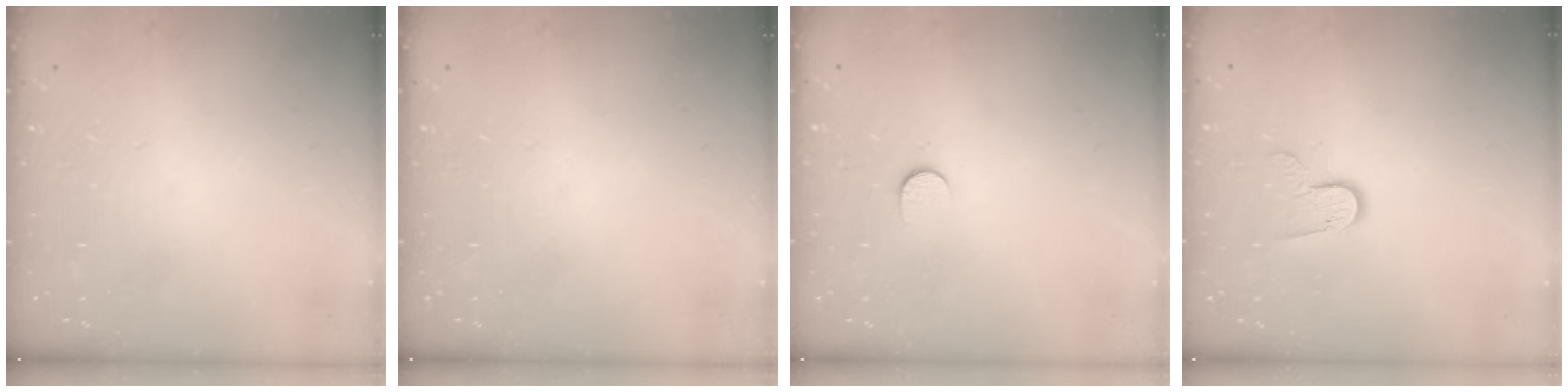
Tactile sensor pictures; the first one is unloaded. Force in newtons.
{"total": 0.0}
{"total": 5.1, "press": 5.1, "slide": 0.6}
{"total": 7.1, "press": 7.1, "slide": 0.5}